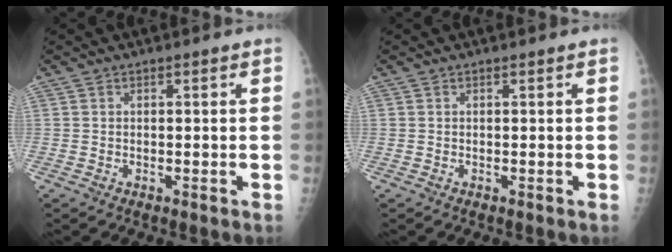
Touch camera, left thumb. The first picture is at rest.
{"total": 0.0}